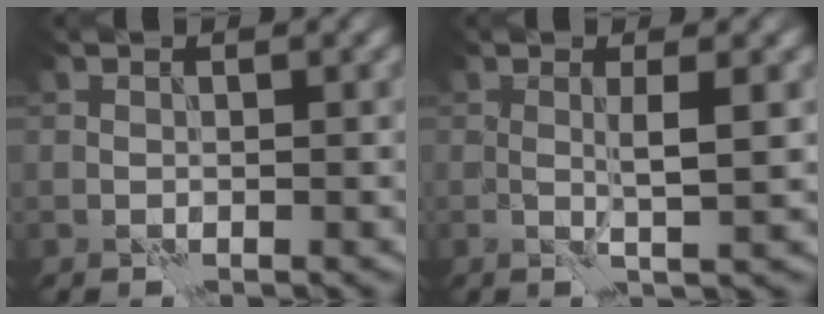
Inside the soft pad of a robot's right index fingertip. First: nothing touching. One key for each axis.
{"total": 2.3, "fx": 0.3, "fy": 0.2, "fz": 2.3, "tx": -0.039, "ty": -0.001, "tz": 0.002}